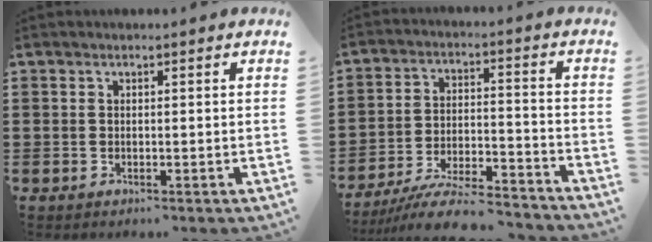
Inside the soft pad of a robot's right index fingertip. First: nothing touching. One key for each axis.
{"total": 9.2, "fx": -8.4, "fy": 1.1, "fz": 3.6, "tx": -0.061, "ty": 0.018, "tz": -0.161}